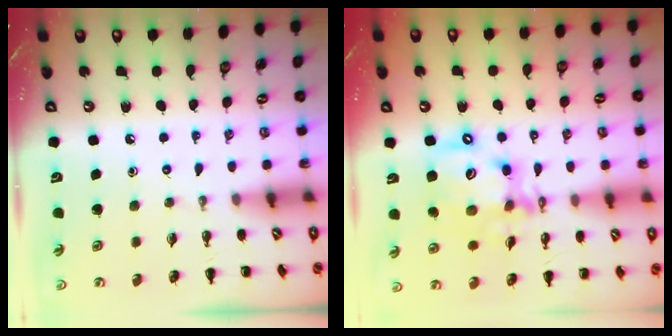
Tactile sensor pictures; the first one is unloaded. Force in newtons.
{"total": 14.1, "press": 13.6, "slide": 3.7}